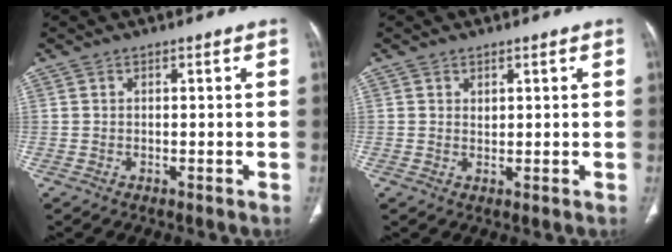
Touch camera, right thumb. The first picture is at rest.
{"total": 1.0, "force": [0.6, 0.7, 0.3], "torque": [0.008, -0.003, 0.009]}